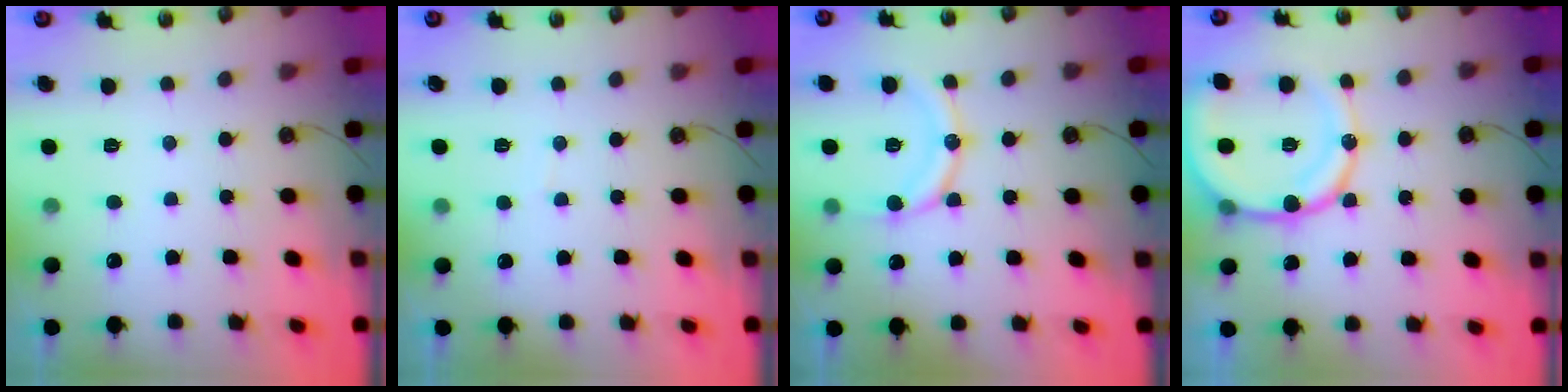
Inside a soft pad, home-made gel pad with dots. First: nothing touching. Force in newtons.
{"total": 2.6, "press": 2.6, "slide": 0.3}
{"total": 13.6, "press": 13.3, "slide": 2.9}
{"total": 16.7, "press": 16.4, "slide": 3.4}